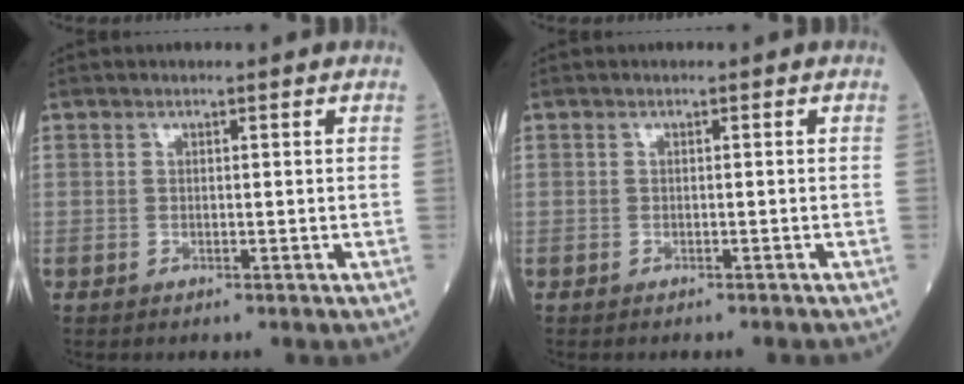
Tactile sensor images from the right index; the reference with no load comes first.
{"total": 1.2, "force": [-1.1, -0.2, 0.4], "torque": [-0.005, 0.001, -0.015]}